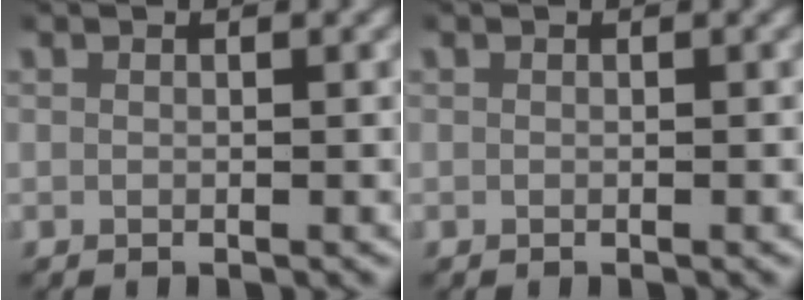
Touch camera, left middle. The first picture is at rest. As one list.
[{"total": 0.0}]